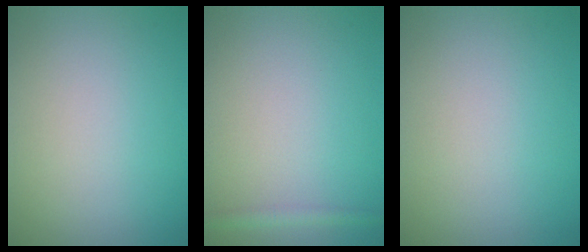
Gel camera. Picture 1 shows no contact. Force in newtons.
{"total": 1.3, "press": 1.3, "slide": 0.1}
{"total": 0.0}